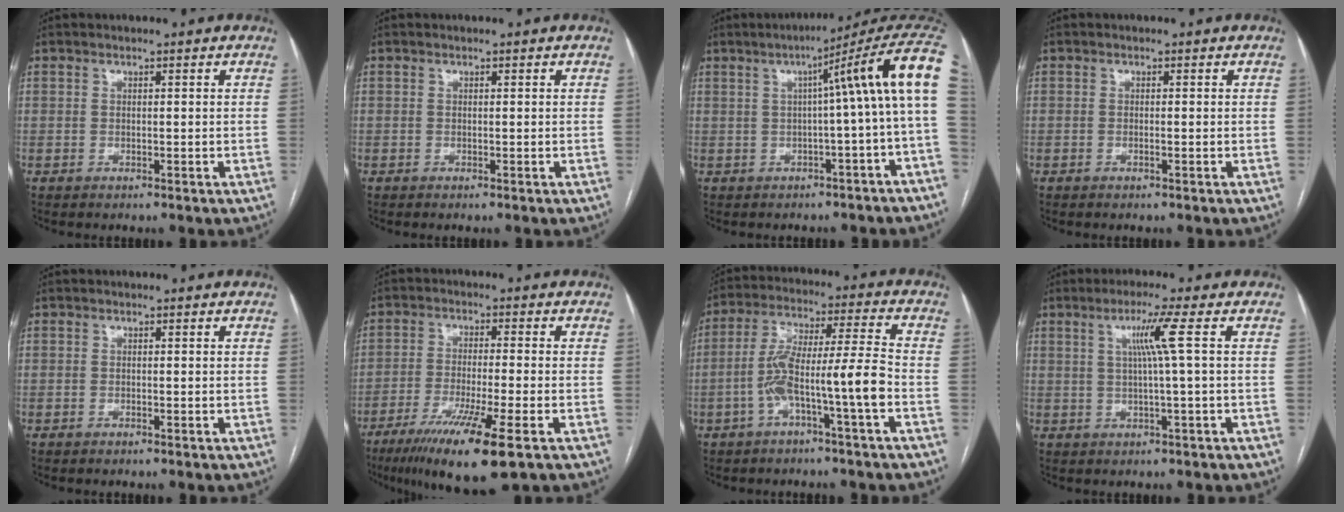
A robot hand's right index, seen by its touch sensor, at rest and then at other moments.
{"total": 0.0}
{"total": 11.8, "force": [1.6, -1.0, 11.6], "torque": [-0.140, 0.040, 0.014]}
{"total": 0.0}
{"total": 0.0}
{"total": 12.6, "force": [-7.2, 0.1, 10.4], "torque": [-0.188, -0.037, -0.121]}
{"total": 10.5, "force": [-3.7, -0.3, 9.8], "torque": [-0.185, 0.032, -0.064]}
{"total": 4.9, "force": [1.2, -1.5, 4.5], "torque": [-0.088, 0.003, 0.024]}